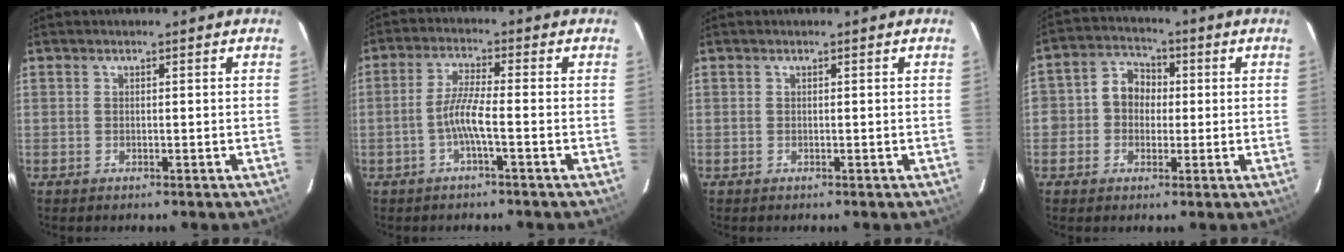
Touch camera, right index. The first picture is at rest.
{"total": 4.8, "force": [-1.9, -0.2, 4.4], "torque": [-0.097, 0.006, -0.037]}
{"total": 0.0}
{"total": 6.7, "force": [-0.5, 6.1, 2.7], "torque": [-0.052, 0.029, -0.014]}